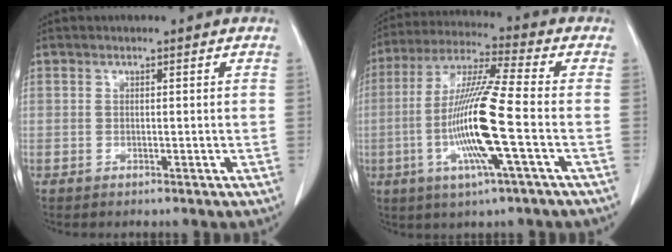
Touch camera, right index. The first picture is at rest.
{"total": 14.4, "force": [-3.1, -0.3, 14.0], "torque": [-0.286, -0.009, -0.068]}